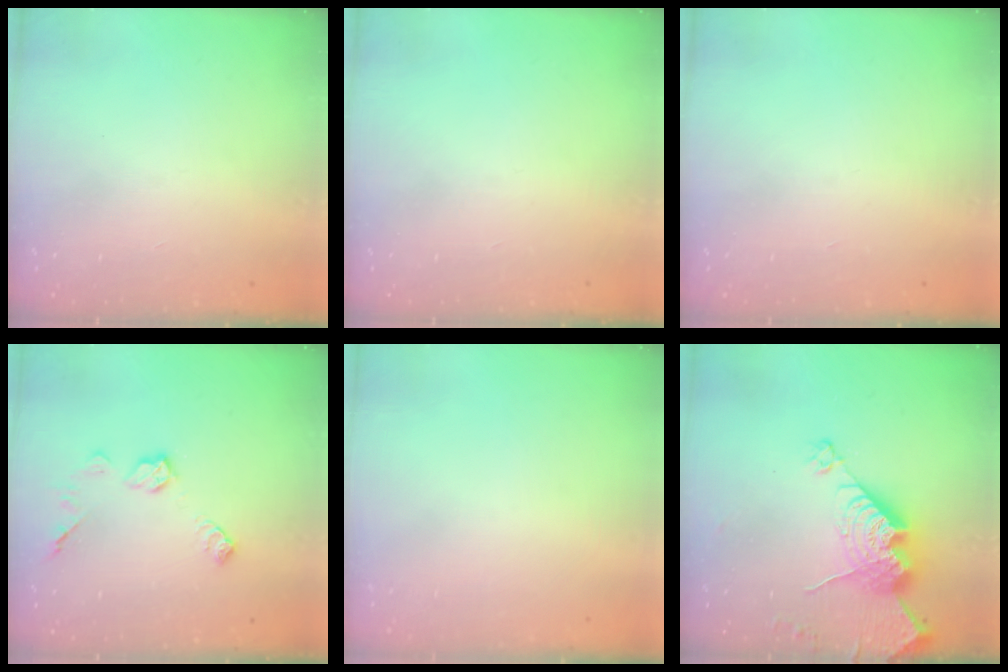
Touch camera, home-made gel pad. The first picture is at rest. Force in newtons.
{"total": 0.0}
{"total": 0.0}
{"total": 9.0, "press": 9.0, "slide": 0.4}
{"total": 0.0}
{"total": 17.2, "press": 17.2, "slide": 1.7}